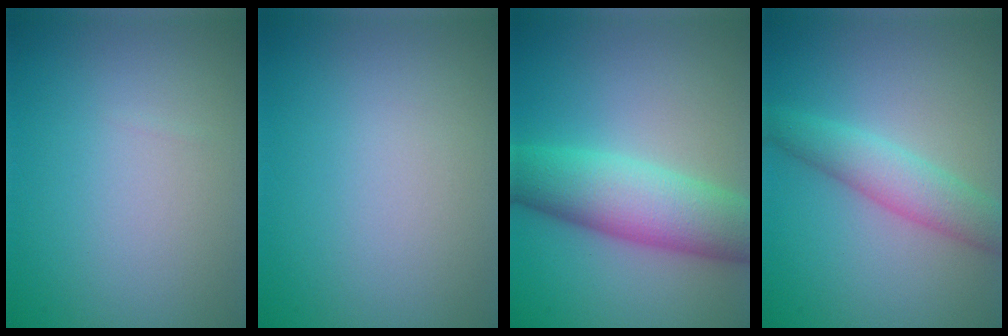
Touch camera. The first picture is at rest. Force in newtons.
{"total": 0.0}
{"total": 7.7, "press": 7.7, "slide": 0.3}
{"total": 3.9, "press": 3.9, "slide": 0.0}